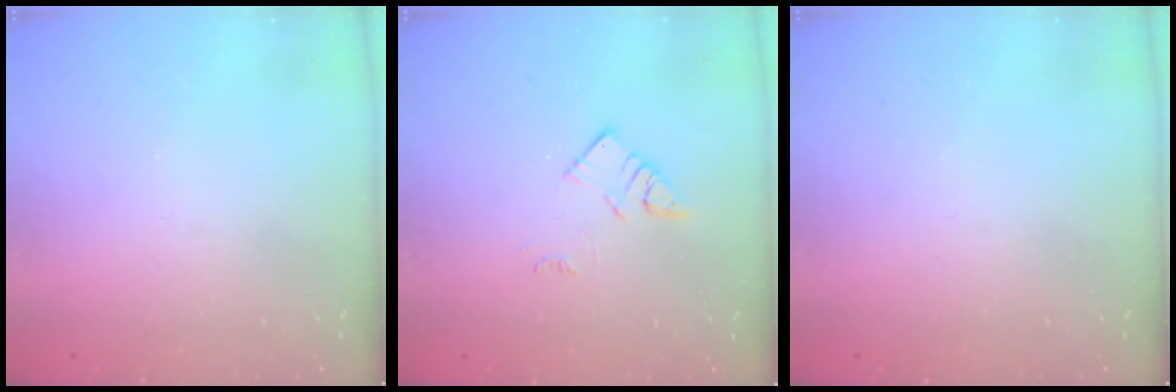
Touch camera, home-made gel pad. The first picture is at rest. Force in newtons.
{"total": 4.6, "press": 4.6, "slide": 0.3}
{"total": 0.0}